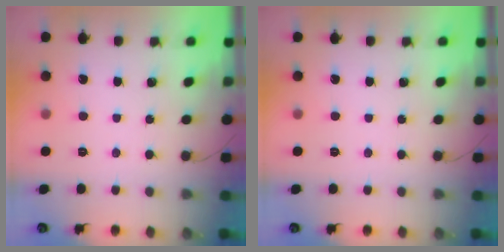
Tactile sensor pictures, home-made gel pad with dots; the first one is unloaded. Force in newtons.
{"total": 0.0}